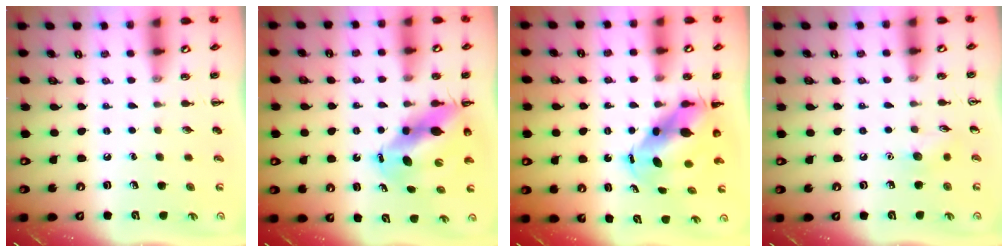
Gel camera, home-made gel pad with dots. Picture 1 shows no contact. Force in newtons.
{"total": 10.7, "press": 10.3, "slide": 3.0}
{"total": 7.3, "press": 7.1, "slide": 1.7}
{"total": 5.9, "press": 5.7, "slide": 1.5}